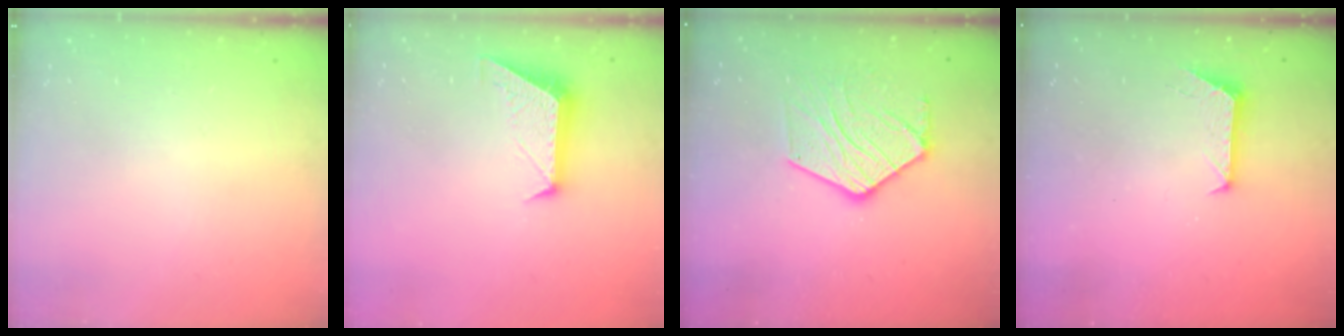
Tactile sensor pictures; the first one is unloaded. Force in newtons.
{"total": 10.2, "press": 10.2, "slide": 0.7}
{"total": 14.0, "press": 13.9, "slide": 1.0}
{"total": 6.2, "press": 6.2, "slide": 0.5}